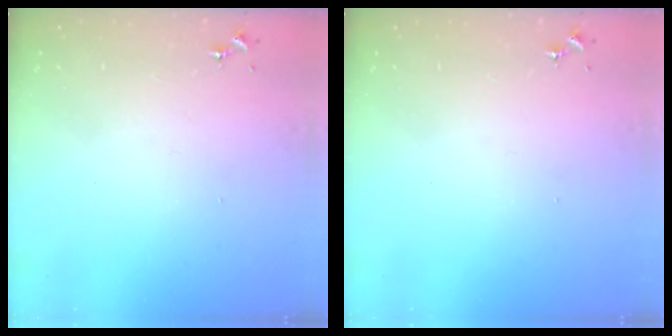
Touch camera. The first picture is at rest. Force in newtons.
{"total": 0.0}